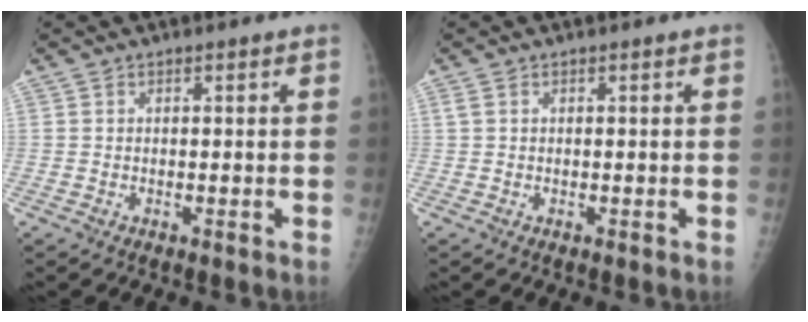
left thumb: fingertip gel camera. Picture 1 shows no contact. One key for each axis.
{"total": 0.8, "fx": 0.3, "fy": 0.5, "fz": 0.5, "tx": -0.015, "ty": 0.007, "tz": 0.007}